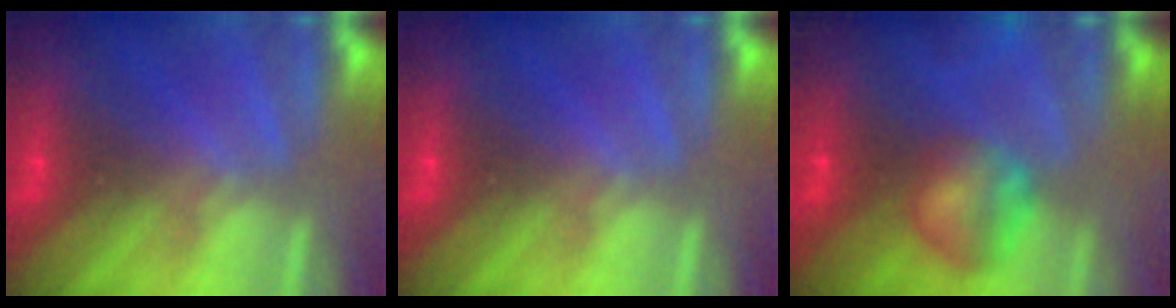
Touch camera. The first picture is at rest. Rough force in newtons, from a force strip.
{"total": 0.0}
{"total": 8.7}